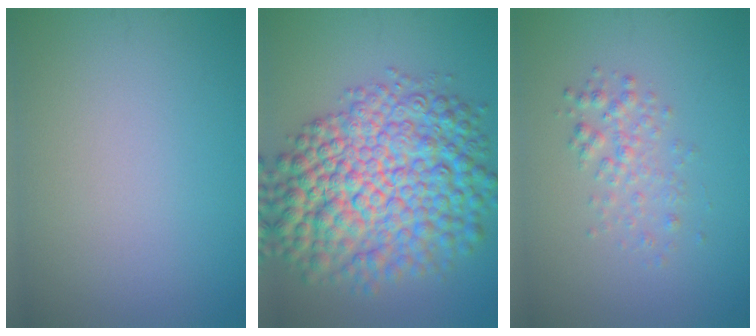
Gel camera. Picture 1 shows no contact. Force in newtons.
{"total": 12.3, "press": 12.3, "slide": 0.2}
{"total": 2.0, "press": 2.0, "slide": 0.1}